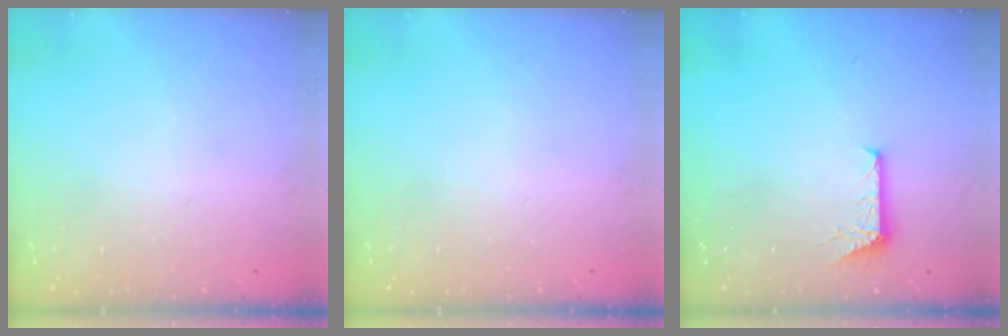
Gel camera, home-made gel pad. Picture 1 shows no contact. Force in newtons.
{"total": 0.0}
{"total": 5.9, "press": 5.9, "slide": 0.6}